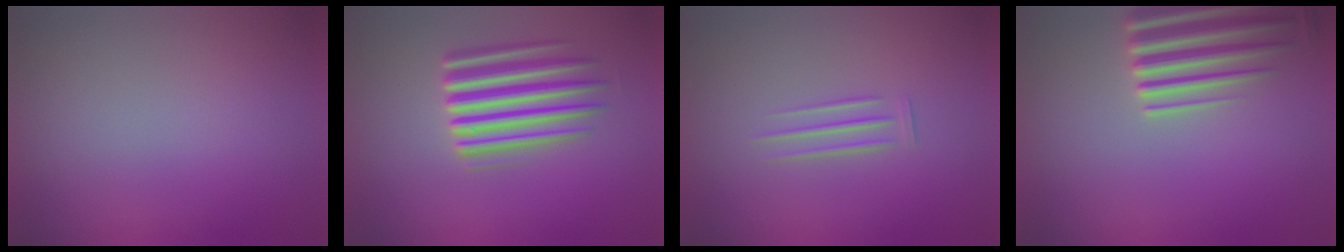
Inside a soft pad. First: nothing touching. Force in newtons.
{"total": 5.8}
{"total": 1.6}
{"total": 6.0}